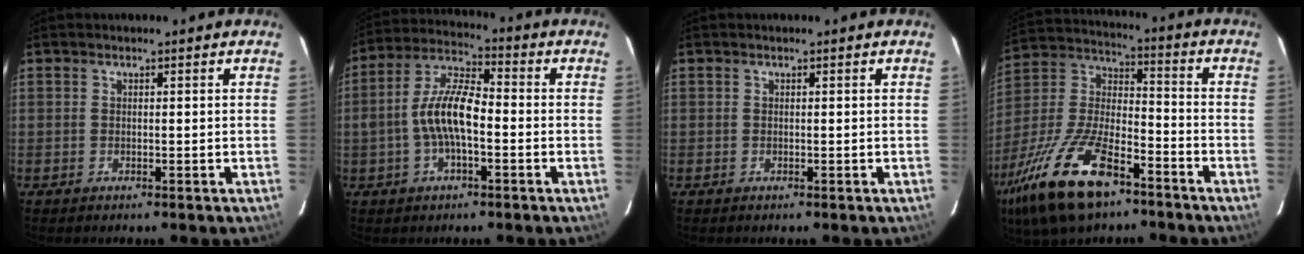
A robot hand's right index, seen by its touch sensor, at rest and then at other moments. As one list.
[{"total": 10.4, "force": [-2.0, 4.0, 9.4], "torque": [-0.195, 0.014, -0.039]}, {"total": 0.0}, {"total": 21.9, "force": [-13.4, 8.7, 15.0], "torque": [-0.318, -0.023, -0.244]}]